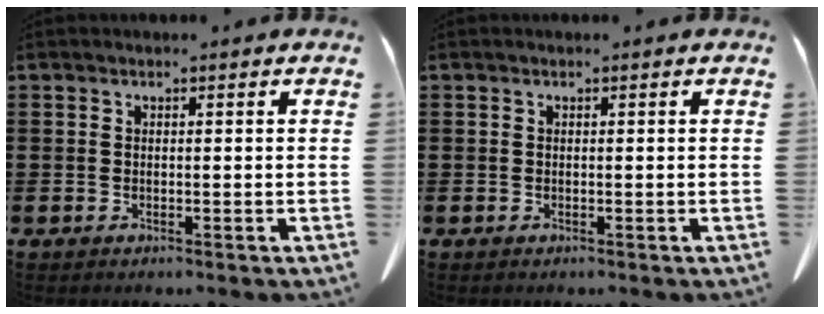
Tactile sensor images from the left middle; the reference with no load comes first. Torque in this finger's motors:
{"motor_torque": [0.00, 0.00, 0.00, -0.01]}